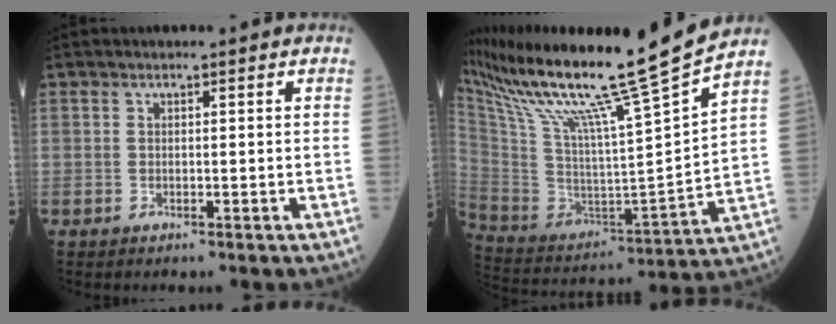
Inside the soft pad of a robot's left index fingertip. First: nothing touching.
{"total": 25.2, "force": [20.2, -2.6, 14.9], "torque": [-0.268, -0.060, 0.339]}